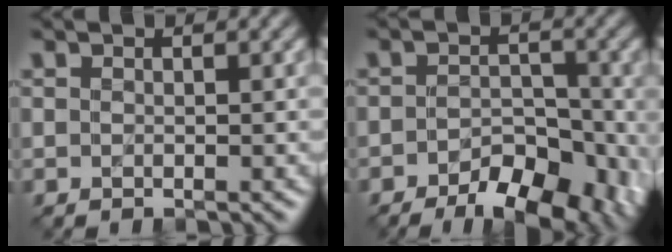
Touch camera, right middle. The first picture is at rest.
{"total": 7.6, "force": [-4.2, 3.8, 5.2], "torque": [-0.066, -0.011, -0.056]}